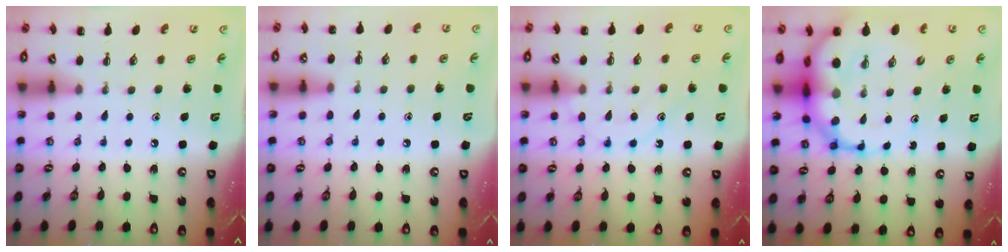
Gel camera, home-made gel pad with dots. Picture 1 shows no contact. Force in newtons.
{"total": 7.0, "press": 6.5, "slide": 2.4}
{"total": 11.3, "press": 11.2, "slide": 1.1}
{"total": 17.0, "press": 16.4, "slide": 4.4}